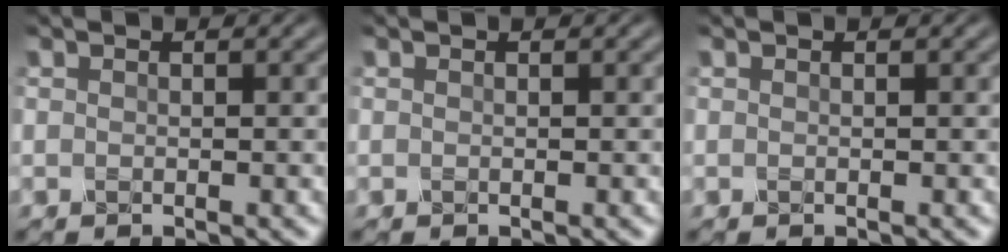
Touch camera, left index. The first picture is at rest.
{"total": 0.0}
{"total": 0.0}